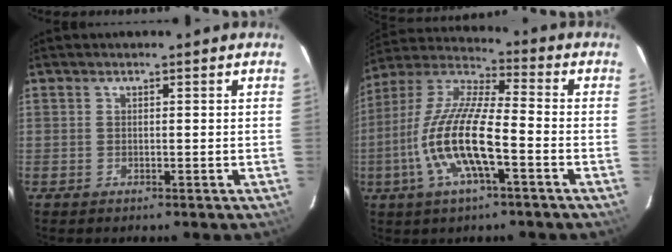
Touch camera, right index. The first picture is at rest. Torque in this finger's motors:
{"motor_torque": [1.29, -0.81, 1.05, 0.21]}